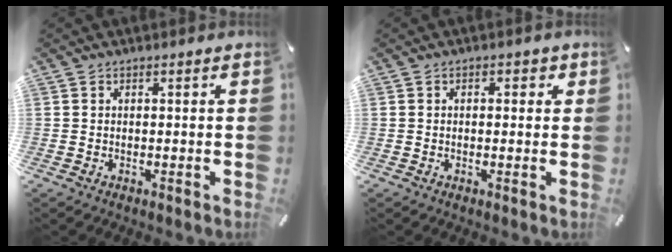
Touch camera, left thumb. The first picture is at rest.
{"total": 1.5, "force": [-0.1, 1.1, 1.0], "torque": [-0.014, 0.005, -0.006]}